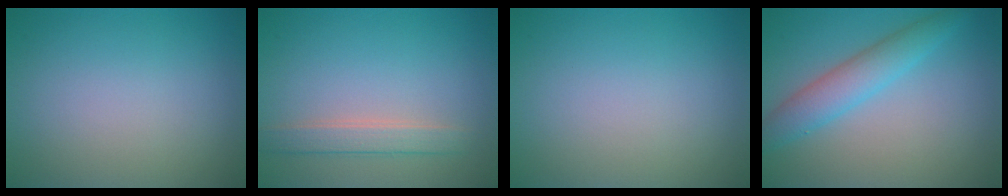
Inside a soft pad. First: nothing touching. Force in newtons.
{"total": 2.3, "press": 2.3, "slide": 0.3}
{"total": 0.0}
{"total": 3.8, "press": 3.8, "slide": 0.2}